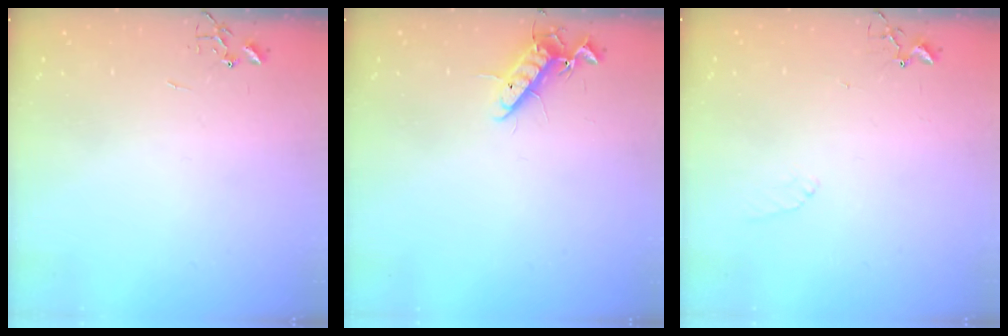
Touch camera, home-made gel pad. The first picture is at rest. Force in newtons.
{"total": 12.1, "press": 11.9, "slide": 2.0}
{"total": 5.0, "press": 4.9, "slide": 0.7}